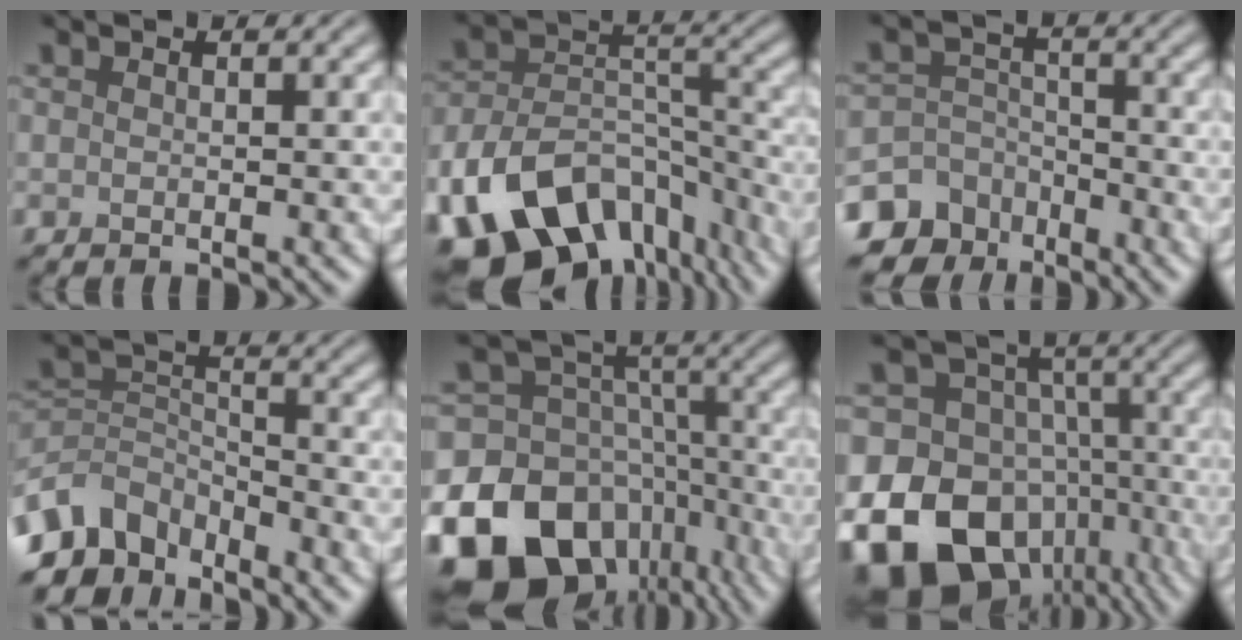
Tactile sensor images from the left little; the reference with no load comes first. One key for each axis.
{"total": 16.1, "fx": -10.5, "fy": 9.7, "fz": 7.4, "tx": -0.181, "ty": -0.022, "tz": -0.149}
{"total": 9.2, "fx": -6.3, "fy": 6.5, "fz": 1.5, "tx": -0.018, "ty": -0.020, "tz": -0.119}
{"total": 6.7, "fx": -5.2, "fy": 3.5, "fz": 2.3, "tx": -0.037, "ty": -0.009, "tz": -0.110}
{"total": 19.0, "fx": -9.8, "fy": 14.3, "fz": 7.9, "tx": -0.184, "ty": -0.030, "tz": -0.146}
{"total": 19.2, "fx": -7.9, "fy": 15.0, "fz": 9.0, "tx": -0.197, "ty": -0.028, "tz": -0.122}